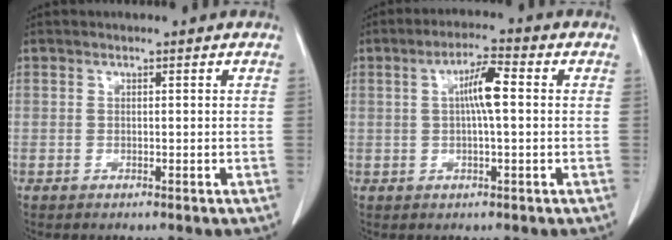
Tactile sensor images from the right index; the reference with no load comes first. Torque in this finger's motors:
{"motor_torque": [0.34, 0.00, 0.15, 0.07]}